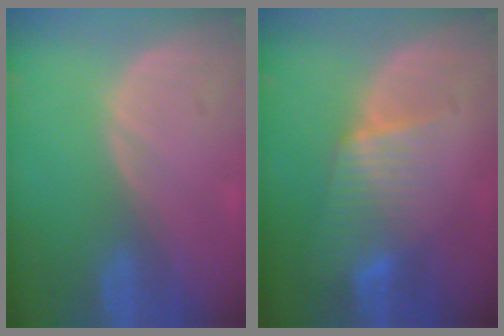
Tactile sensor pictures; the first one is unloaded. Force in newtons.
{"total": 6.4, "press": 5.9, "slide": 2.5}